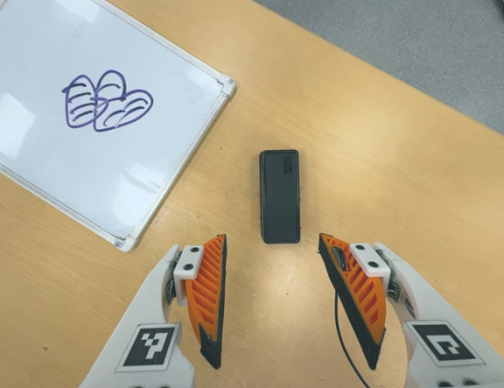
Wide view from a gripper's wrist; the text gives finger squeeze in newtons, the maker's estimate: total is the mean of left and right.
{"total": 0.0}